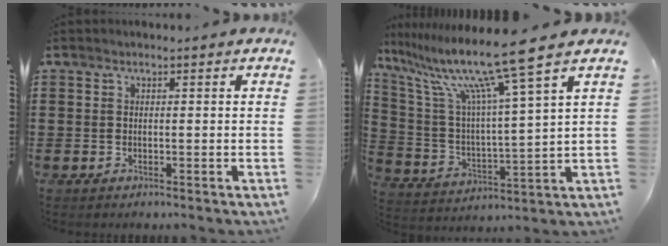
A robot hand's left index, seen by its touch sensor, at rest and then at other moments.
{"total": 13.1, "force": [9.9, -0.2, 8.5], "torque": [-0.196, -0.062, 0.155]}